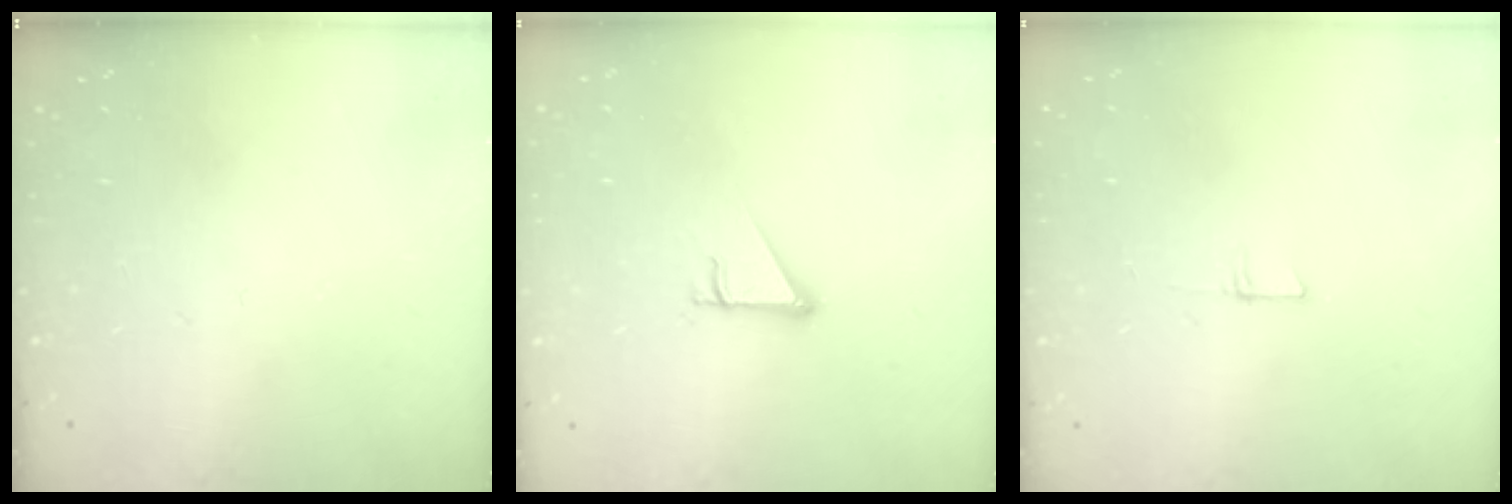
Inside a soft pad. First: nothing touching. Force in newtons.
{"total": 2.5, "press": 2.5, "slide": 0.2}
{"total": 5.1, "press": 5.1, "slide": 0.4}